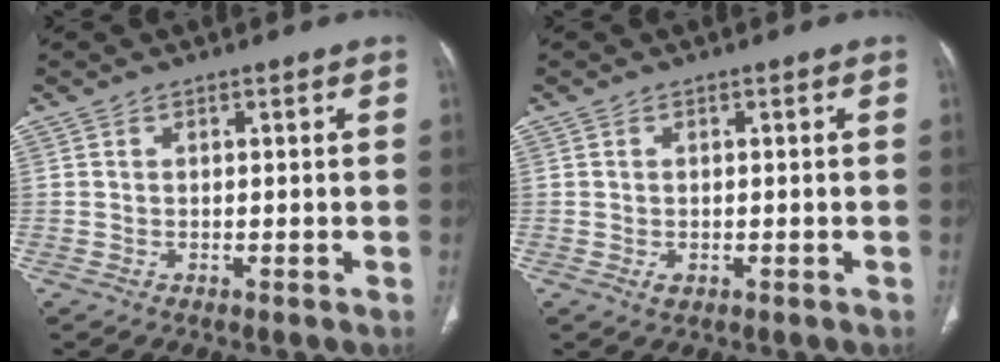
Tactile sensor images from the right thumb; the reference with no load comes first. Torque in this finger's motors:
{"motor_torque": [-0.52, -0.07, 0.07, 0.48, -0.02]}